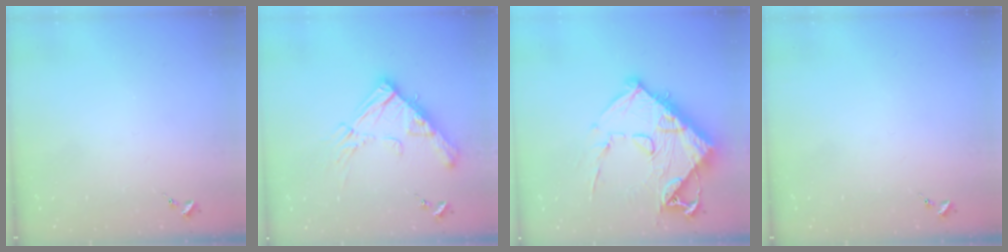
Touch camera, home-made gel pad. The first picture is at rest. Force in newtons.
{"total": 17.3, "press": 17.2, "slide": 1.7}
{"total": 17.9, "press": 17.8, "slide": 2.0}
{"total": 0.0}